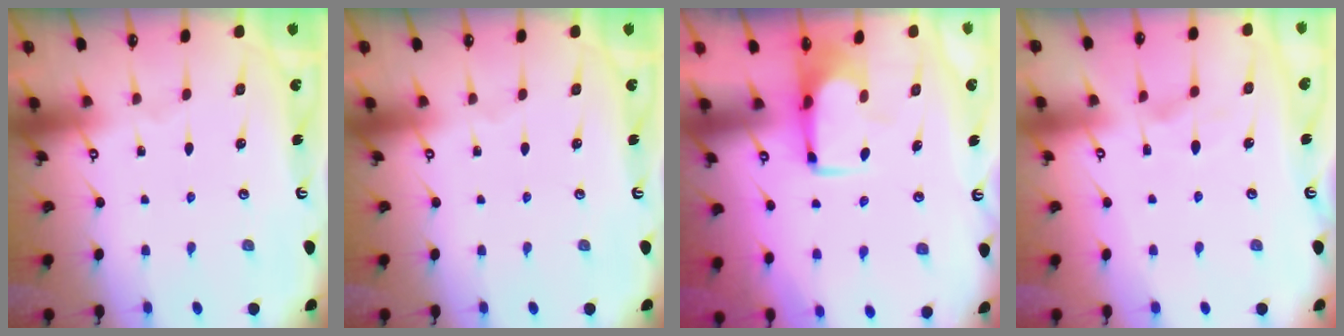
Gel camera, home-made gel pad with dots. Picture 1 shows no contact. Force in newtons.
{"total": 0.0}
{"total": 1.0, "press": 1.0, "slide": 0.1}
{"total": 2.3, "press": 2.0, "slide": 1.2}